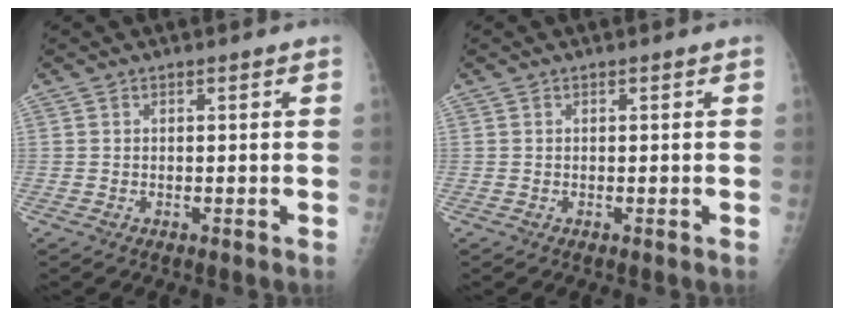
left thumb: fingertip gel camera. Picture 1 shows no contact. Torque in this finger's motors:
{"motor_torque": [0.09, 0.00, 0.02, -0.08, 0.00]}